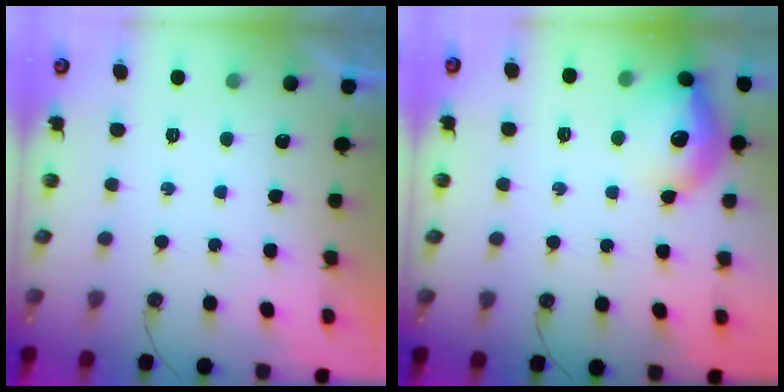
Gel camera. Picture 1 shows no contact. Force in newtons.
{"total": 14.8, "press": 14.7, "slide": 1.1}